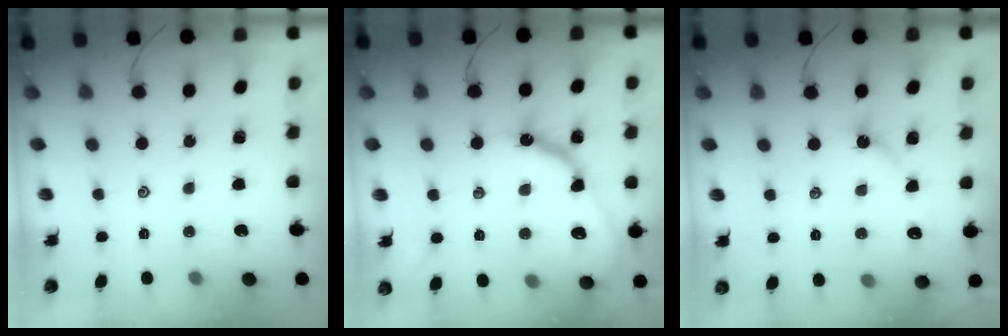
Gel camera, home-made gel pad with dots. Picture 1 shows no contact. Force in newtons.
{"total": 14.4, "press": 14.4, "slide": 1.2}
{"total": 2.9, "press": 2.9, "slide": 0.5}